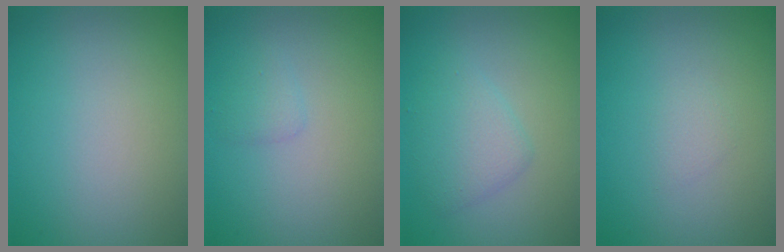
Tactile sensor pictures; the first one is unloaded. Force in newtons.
{"total": 0.9, "press": 0.9, "slide": 0.2}
{"total": 2.8, "press": 2.8, "slide": 0.2}
{"total": 0.8, "press": 0.8, "slide": 0.1}